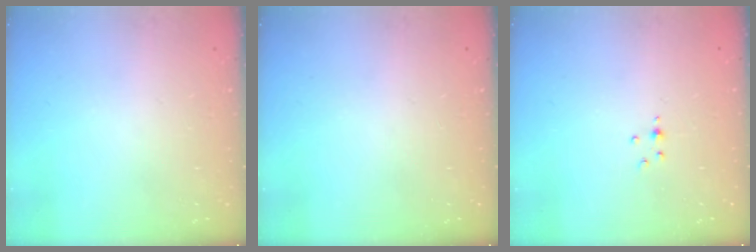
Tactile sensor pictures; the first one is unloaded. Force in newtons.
{"total": 0.0}
{"total": 2.8, "press": 2.4, "slide": 1.5}